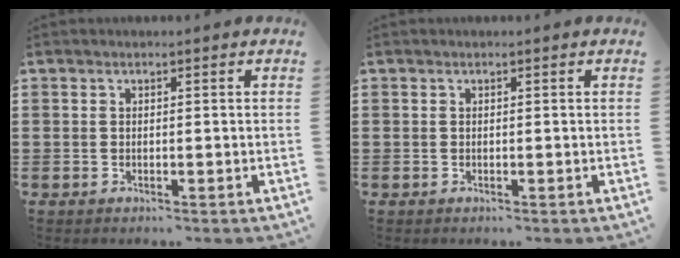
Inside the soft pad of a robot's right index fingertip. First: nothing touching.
{"total": 0.0}